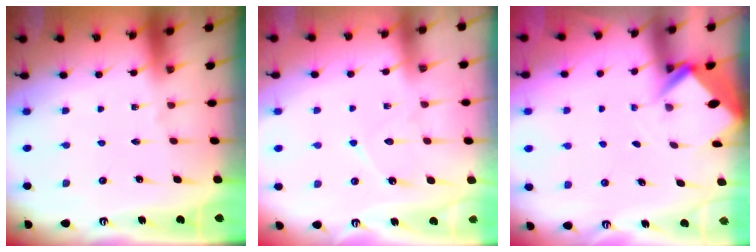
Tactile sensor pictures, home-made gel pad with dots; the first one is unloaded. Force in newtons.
{"total": 6.6, "press": 6.5, "slide": 0.7}
{"total": 2.7, "press": 2.7, "slide": 0.1}